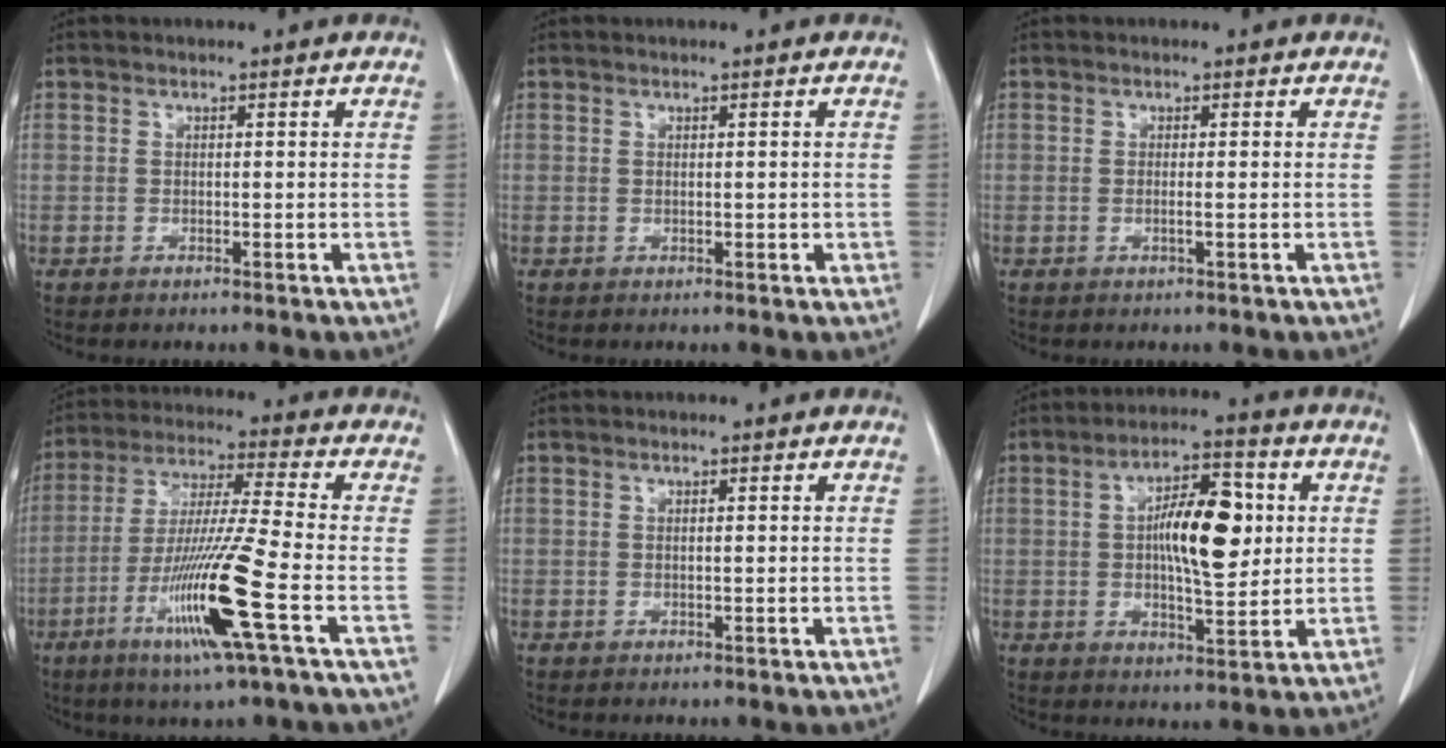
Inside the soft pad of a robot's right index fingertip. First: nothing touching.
{"total": 0.7, "force": [-0.1, 0.4, 0.6], "torque": [-0.008, 0.000, 0.000]}
{"total": 0.8, "force": [-0.3, -0.2, 0.7], "torque": [-0.012, 0.000, -0.006]}
{"total": 15.0, "force": [-5.8, -1.1, 13.8], "torque": [-0.278, -0.026, -0.112]}
{"total": 0.0}
{"total": 11.2, "force": [1.5, 3.7, 10.5], "torque": [-0.179, 0.014, 0.023]}